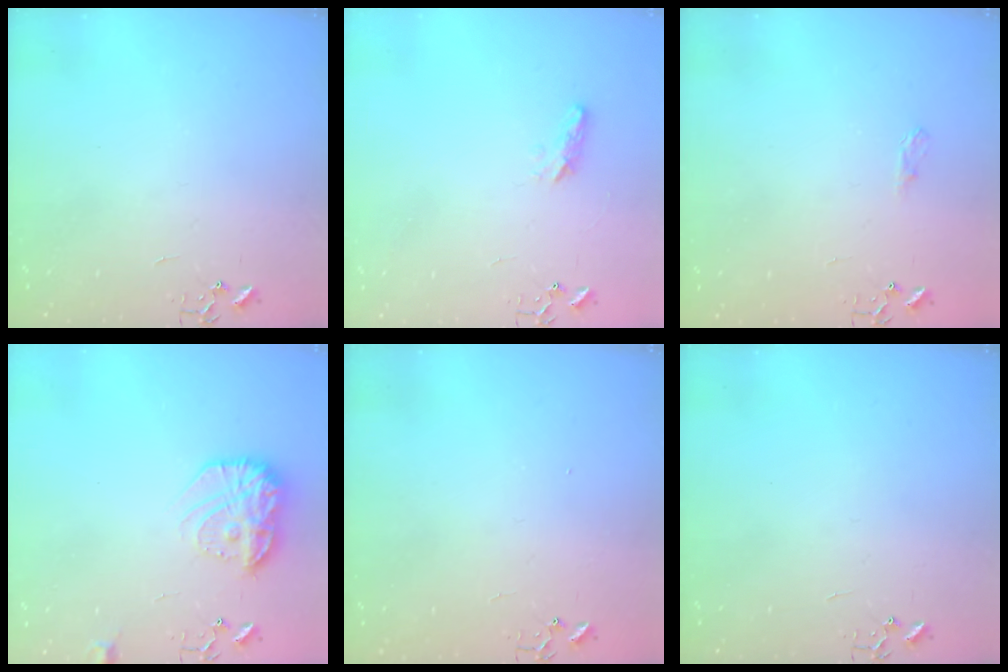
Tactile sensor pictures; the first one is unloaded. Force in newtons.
{"total": 6.5, "press": 6.4, "slide": 0.7}
{"total": 6.8, "press": 6.8, "slide": 0.6}
{"total": 15.1, "press": 15.0, "slide": 1.0}
{"total": 1.1, "press": 1.1, "slide": 0.1}
{"total": 0.0}